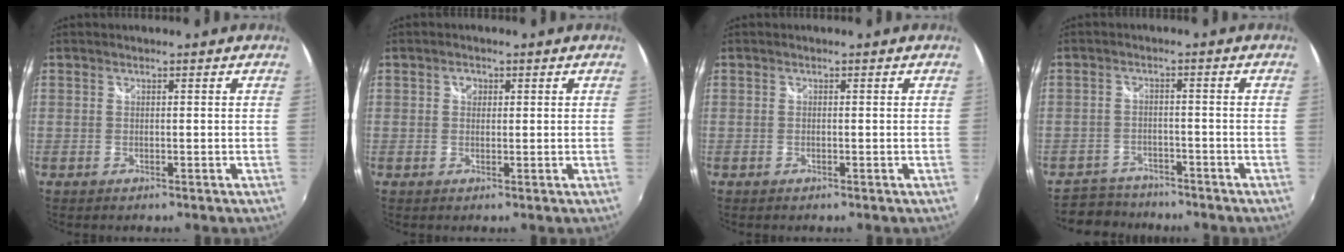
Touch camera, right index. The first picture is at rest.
{"total": 1.7, "force": [0.5, 1.4, 0.7], "torque": [-0.009, 0.006, 0.007]}
{"total": 0.0}
{"total": 7.0, "force": [-6.2, 3.1, 0.8], "torque": [-0.036, 0.000, -0.101]}